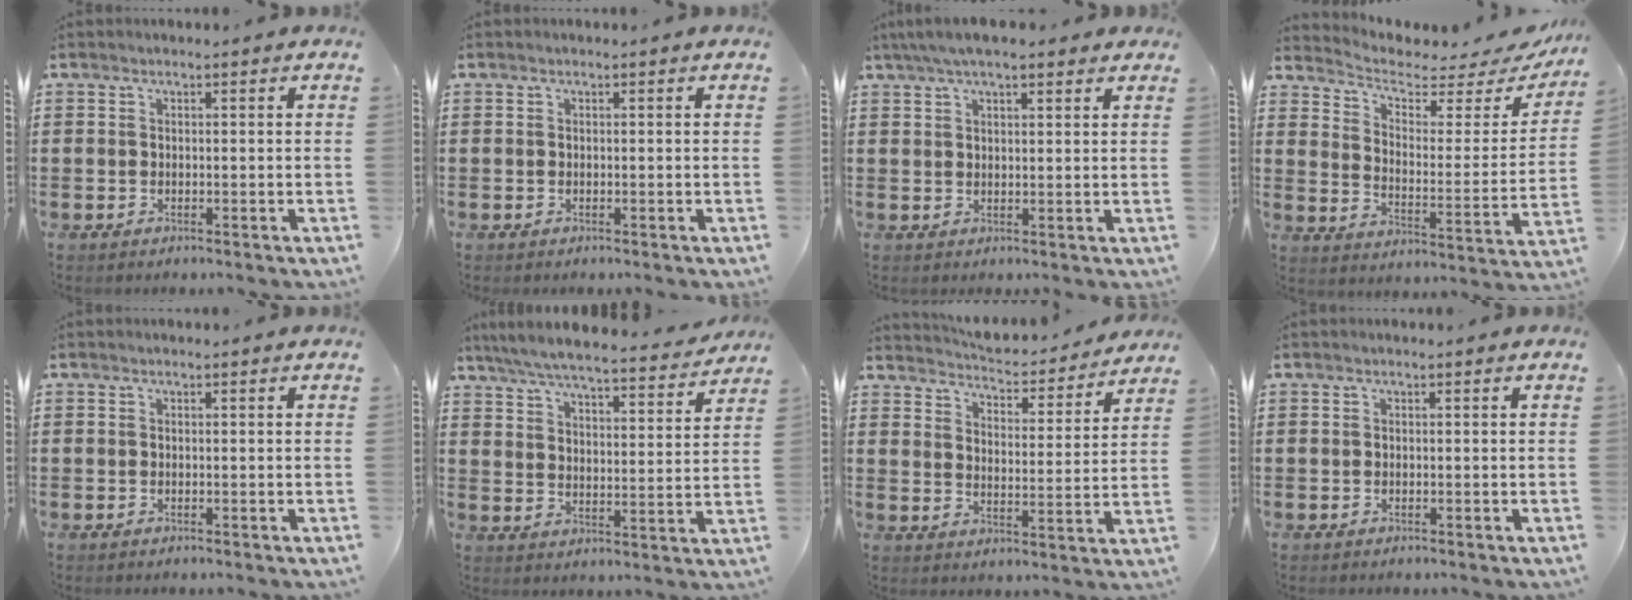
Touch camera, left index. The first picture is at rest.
{"total": 0.0}
{"total": 4.6, "force": [3.6, 1.1, 2.7], "torque": [-0.061, 0.004, 0.065]}
{"total": 3.8, "force": [2.9, 1.5, 1.9], "torque": [-0.057, -0.023, 0.044]}
{"total": 0.0}
{"total": 6.3, "force": [5.9, -0.1, 2.1], "torque": [-0.067, -0.040, 0.100]}
{"total": 4.1, "force": [4.1, 0.1, 0.3], "torque": [-0.031, -0.039, 0.065]}
{"total": 0.0}